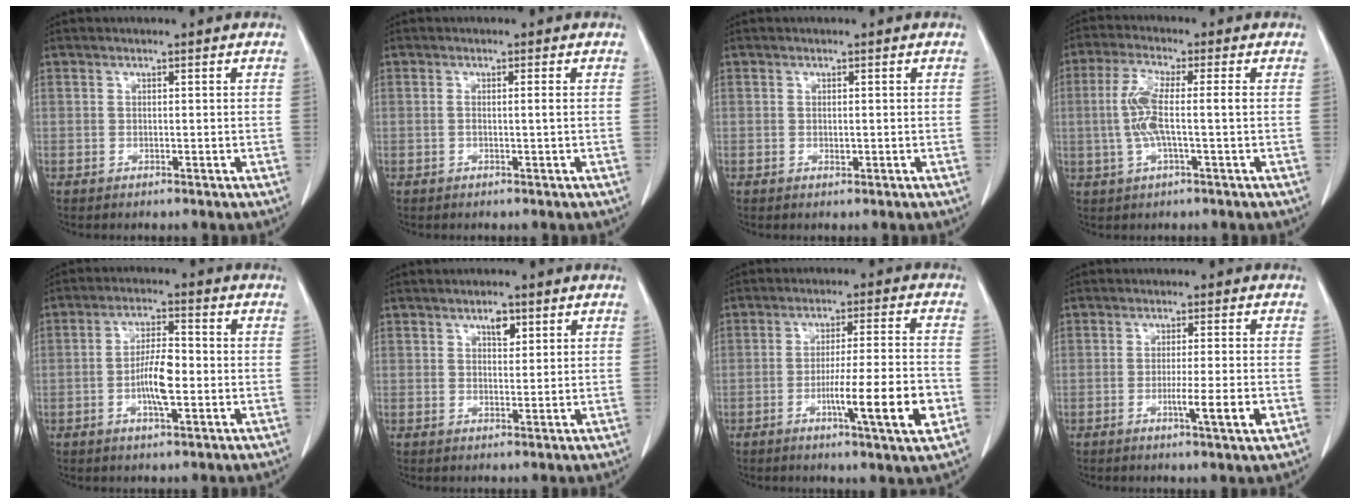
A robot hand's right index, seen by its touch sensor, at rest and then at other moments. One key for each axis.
{"total": 1.1, "fx": -0.1, "fy": -0.3, "fz": 1.1, "tx": -0.024, "ty": 0.001, "tz": -0.003}
{"total": 0.7, "fx": -0.1, "fy": 0.3, "fz": 0.7, "tx": -0.015, "ty": -0.002, "tz": 0.000}
{"total": 6.2, "fx": -0.4, "fy": 1.1, "fz": 6.1, "tx": -0.137, "ty": 0.002, "tz": -0.013}
{"total": 6.7, "fx": -1.4, "fy": 1.6, "fz": 6.4, "tx": -0.124, "ty": 0.003, "tz": -0.027}
{"total": 2.5, "fx": 1.4, "fy": 1.2, "fz": 1.7, "tx": -0.026, "ty": -0.001, "tz": 0.023}
{"total": 11.3, "fx": -3.9, "fy": -0.2, "fz": 10.6, "tx": -0.168, "ty": -0.011, "tz": -0.062}
{"total": 5.5, "fx": -1.8, "fy": -0.4, "fz": 5.2, "tx": -0.078, "ty": -0.010, "tz": -0.025}